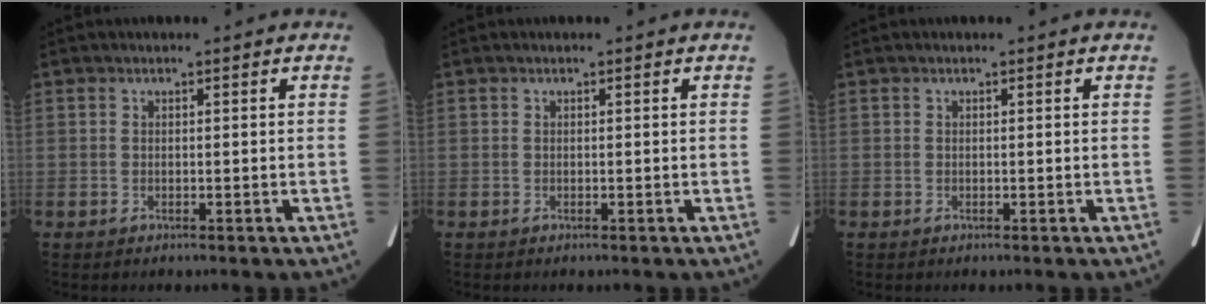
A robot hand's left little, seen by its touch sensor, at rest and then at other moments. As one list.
[{"total": 0.0}, {"total": 0.0}]